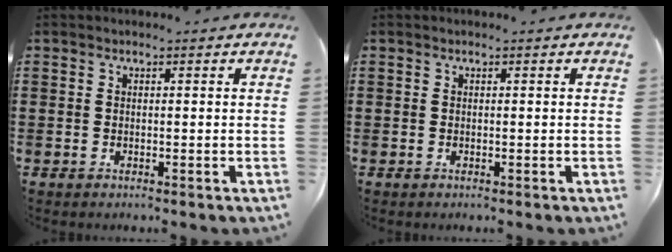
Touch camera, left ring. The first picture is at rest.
{"total": 0.0}